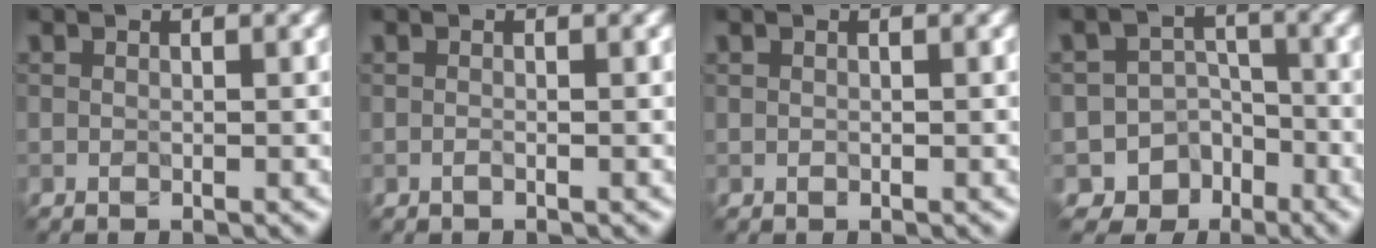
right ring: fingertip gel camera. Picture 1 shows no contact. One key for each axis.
{"total": 0.0}
{"total": 0.0}
{"total": 7.5, "fx": -4.6, "fy": 5.9, "fz": 0.6, "tx": 0.020, "ty": -0.012, "tz": -0.083}